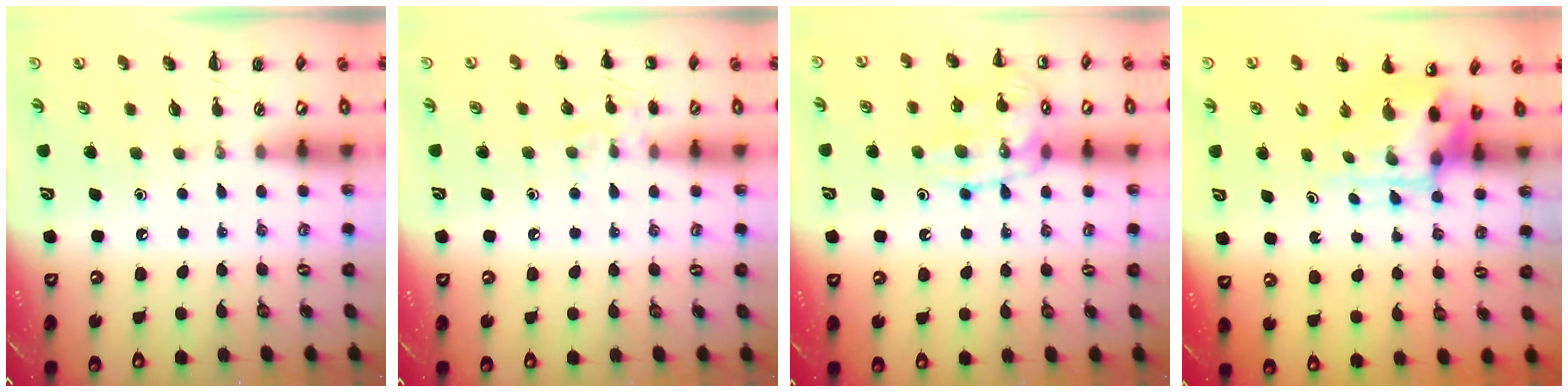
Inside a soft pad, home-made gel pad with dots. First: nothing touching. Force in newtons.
{"total": 6.9, "press": 6.7, "slide": 1.8}
{"total": 13.6, "press": 13.6, "slide": 1.1}
{"total": 5.6, "press": 5.4, "slide": 1.4}